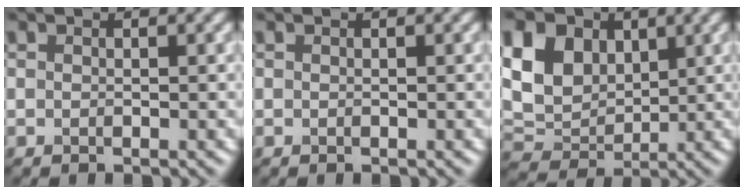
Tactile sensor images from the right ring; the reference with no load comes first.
{"total": 0.0}
{"total": 10.0, "force": [3.5, 7.3, 5.8], "torque": [-0.145, 0.035, 0.050]}